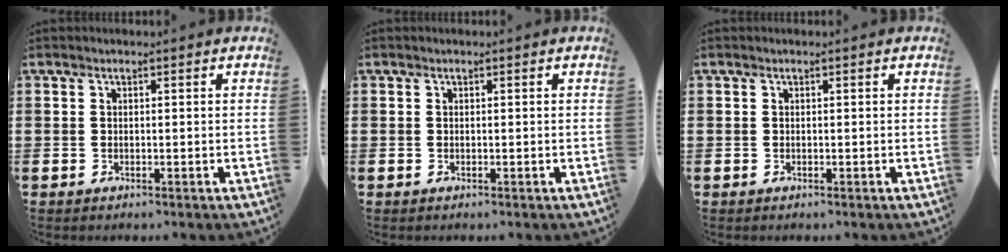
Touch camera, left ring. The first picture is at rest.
{"total": 0.0}
{"total": 0.0}